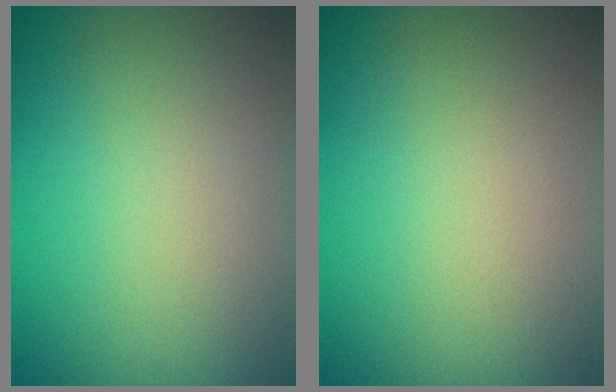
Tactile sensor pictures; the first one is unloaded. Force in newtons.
{"total": 0.0}